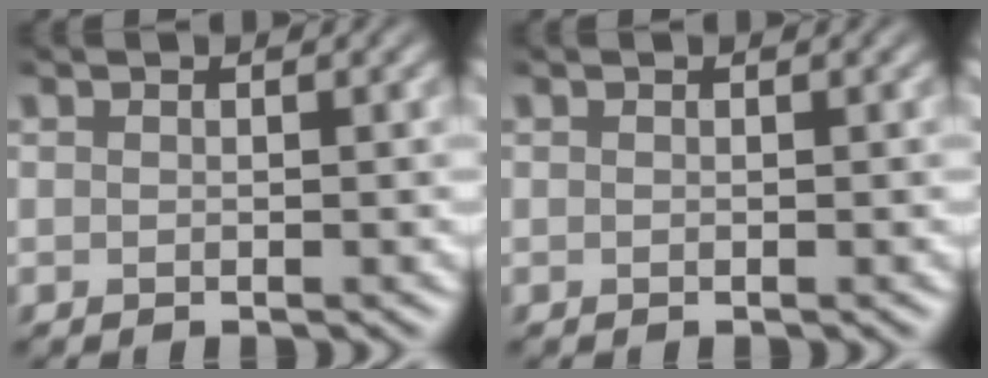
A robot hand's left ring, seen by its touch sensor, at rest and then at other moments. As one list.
[{"total": 0.0}]